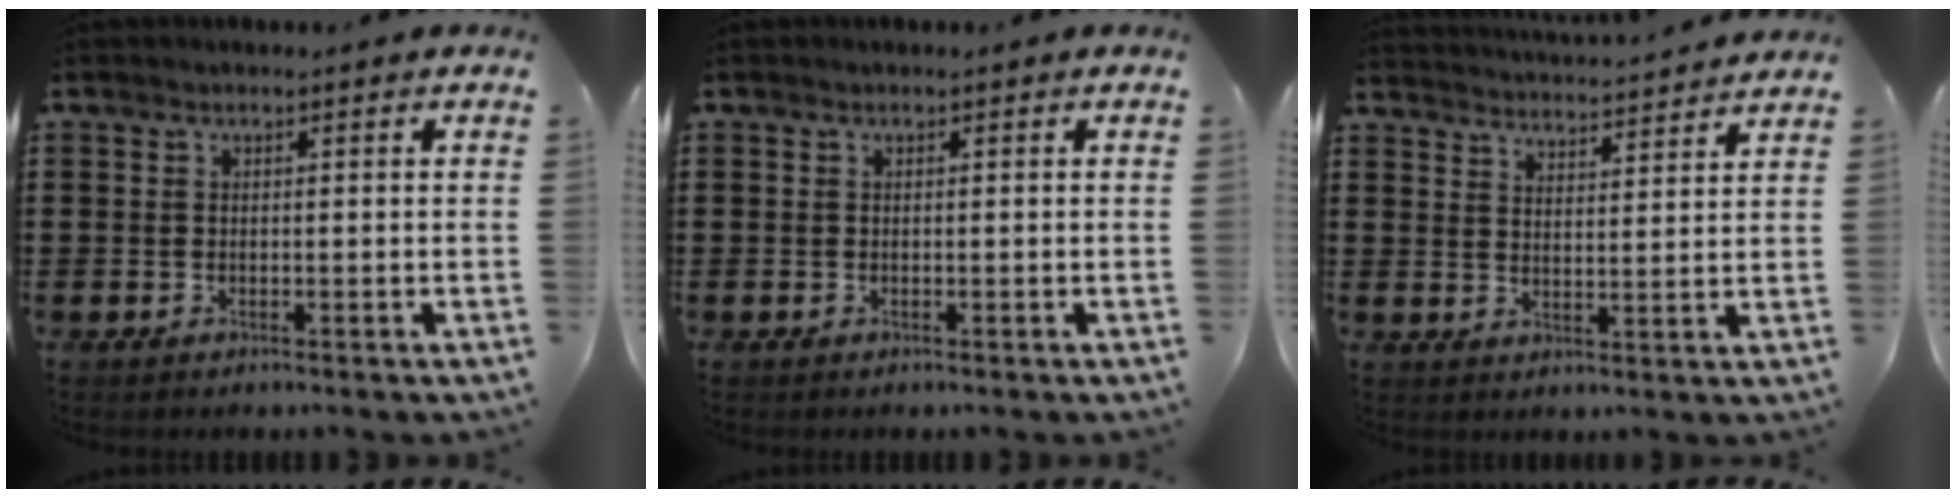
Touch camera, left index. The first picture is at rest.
{"total": 0.0}
{"total": 3.7, "force": [3.6, -0.8, -0.2], "torque": [-0.012, -0.031, 0.061]}